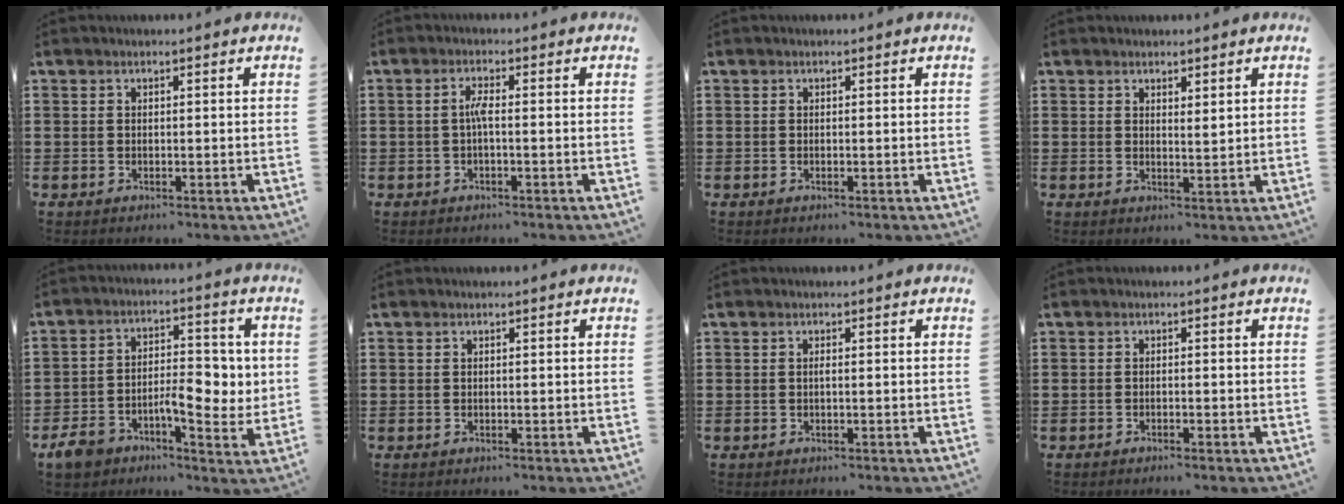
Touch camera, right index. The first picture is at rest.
{"total": 2.3, "force": [-0.4, 0.3, 2.3], "torque": [-0.053, 0.000, -0.011]}
{"total": 0.0}
{"total": 1.5, "force": [1.4, 0.3, 0.5], "torque": [-0.011, 0.003, 0.026]}
{"total": 8.6, "force": [-2.0, 4.9, 6.7], "torque": [-0.093, 0.011, -0.038]}
{"total": 0.0}
{"total": 0.5, "force": [-0.1, 0.0, 0.5], "torque": [-0.010, -0.004, -0.002]}
{"total": 0.7, "force": [-0.6, 0.0, 0.3], "torque": [-0.007, -0.002, -0.012]}